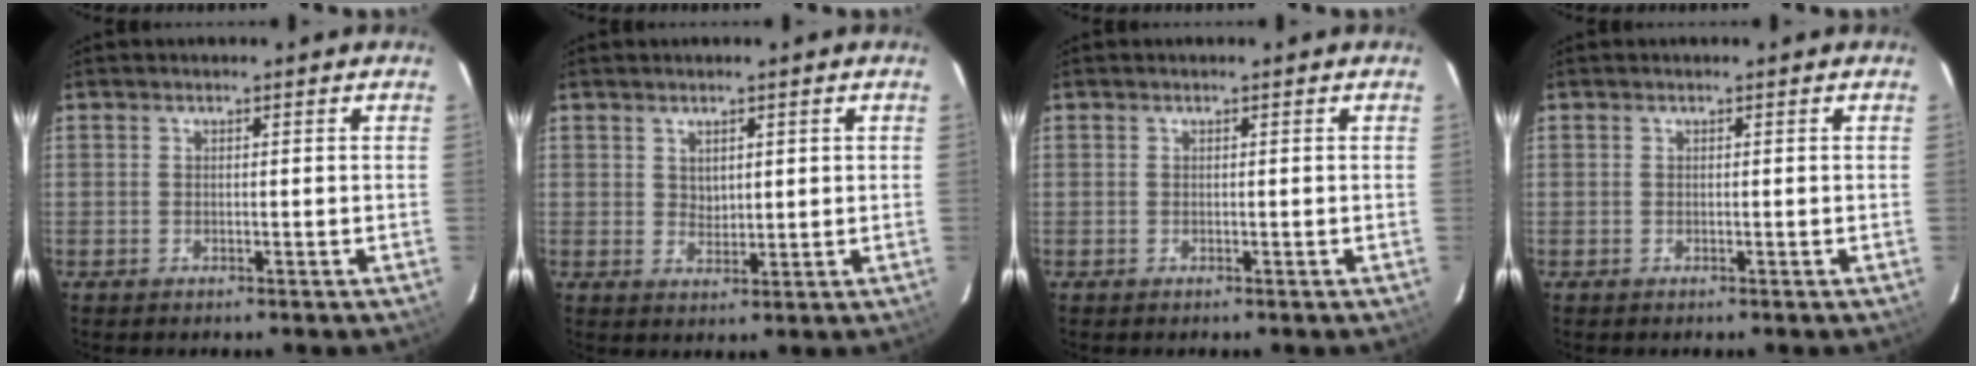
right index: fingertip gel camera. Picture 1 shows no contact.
{"total": 1.8, "force": [1.2, 1.3, 0.4], "torque": [0.001, 0.000, 0.024]}
{"total": 0.0}
{"total": 0.0}